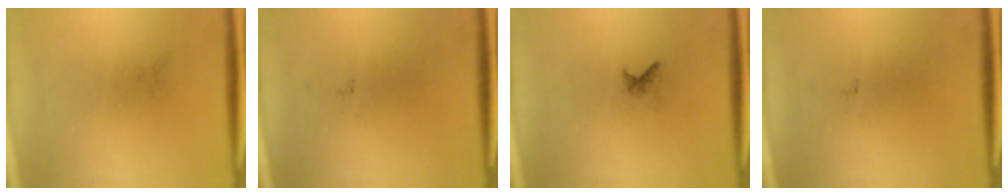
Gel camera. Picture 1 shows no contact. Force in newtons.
{"total": 0.0}
{"total": 0.6}
{"total": 0.0}